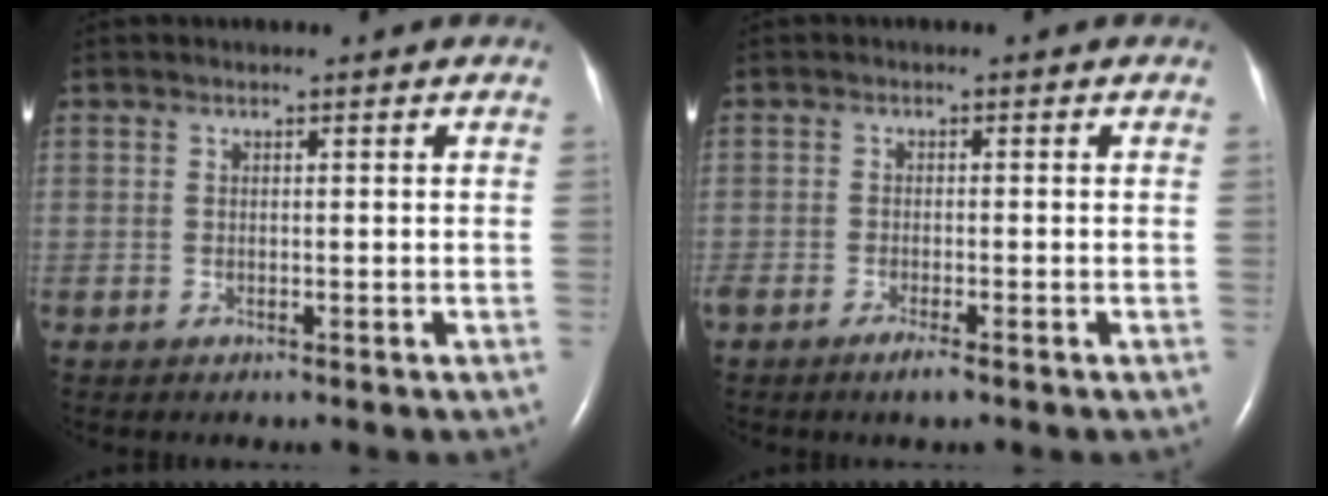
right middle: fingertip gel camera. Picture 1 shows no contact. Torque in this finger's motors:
{"motor_torque": [0.33, -0.24, 0.00, 0.01]}